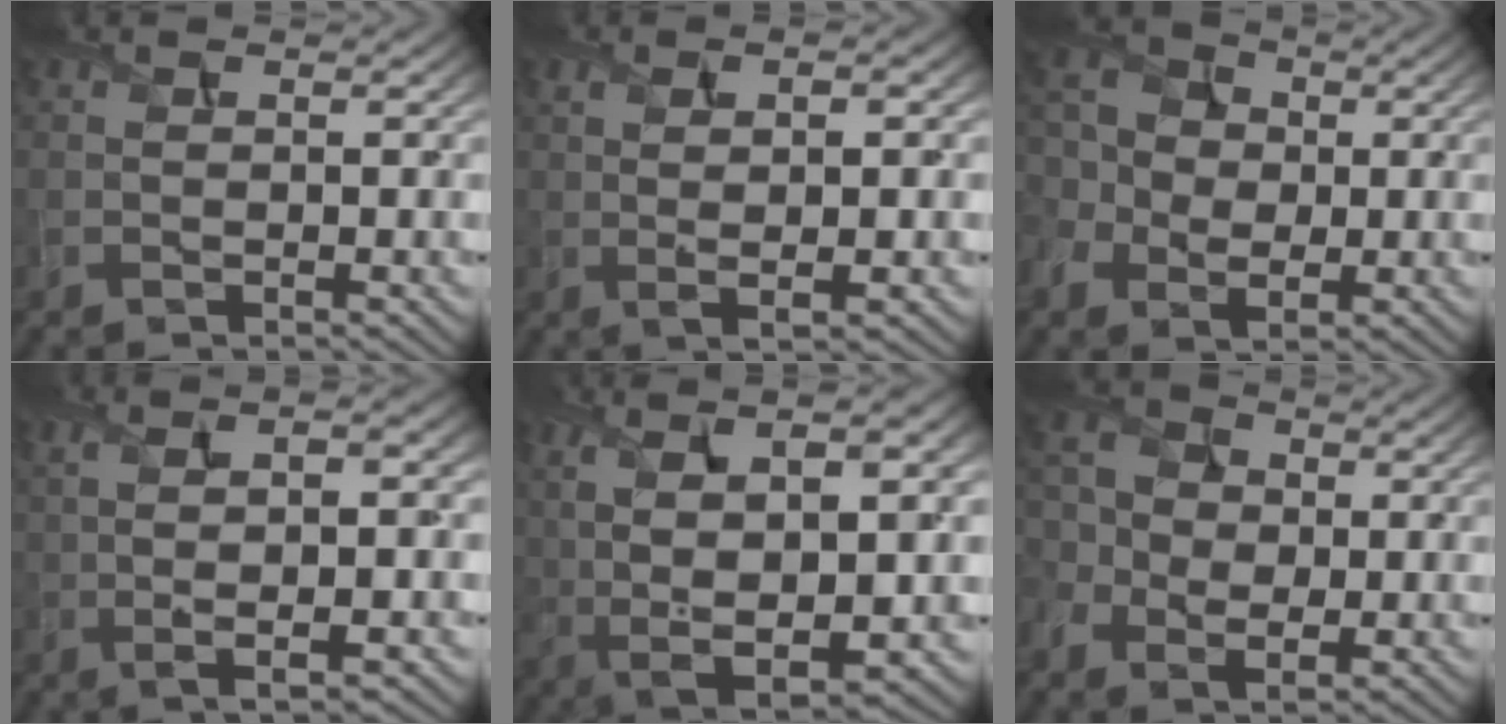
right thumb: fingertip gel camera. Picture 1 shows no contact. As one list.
[{"total": 4.4, "force": [0.3, 1.0, 4.3], "torque": [-0.079, 0.002, 0.006]}, {"total": 7.2, "force": [-0.5, 5.6, 4.4], "torque": [-0.124, 0.000, -0.012]}, {"total": 7.1, "force": [0.0, 1.9, 6.9], "torque": [-0.116, 0.006, 0.002]}, {"total": 13.9, "force": [1.6, 5.5, 12.6], "torque": [-0.266, -0.007, 0.047]}, {"total": 6.8, "force": [-1.0, 5.2, 4.3], "torque": [-0.111, -0.007, -0.022]}]